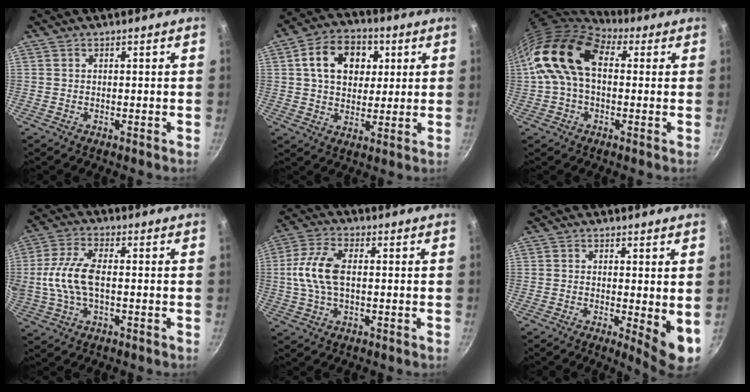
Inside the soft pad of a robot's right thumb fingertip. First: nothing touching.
{"total": 12.8, "force": [3.6, 9.5, 7.9], "torque": [-0.101, 0.007, 0.049]}
{"total": 14.4, "force": [2.2, 9.3, 10.7], "torque": [-0.175, 0.024, 0.022]}
{"total": 10.3, "force": [-0.4, 4.8, 9.1], "torque": [-0.193, 0.017, -0.014]}
{"total": 9.5, "force": [0.4, 4.8, 8.2], "torque": [-0.175, 0.020, 0.001]}
{"total": 6.7, "force": [-0.5, 1.6, 6.4], "torque": [-0.087, -0.015, -0.004]}